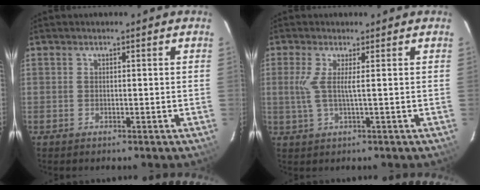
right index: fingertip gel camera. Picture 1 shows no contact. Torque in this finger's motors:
{"motor_torque": [0.03, 0.09, 0.04, 0.06]}